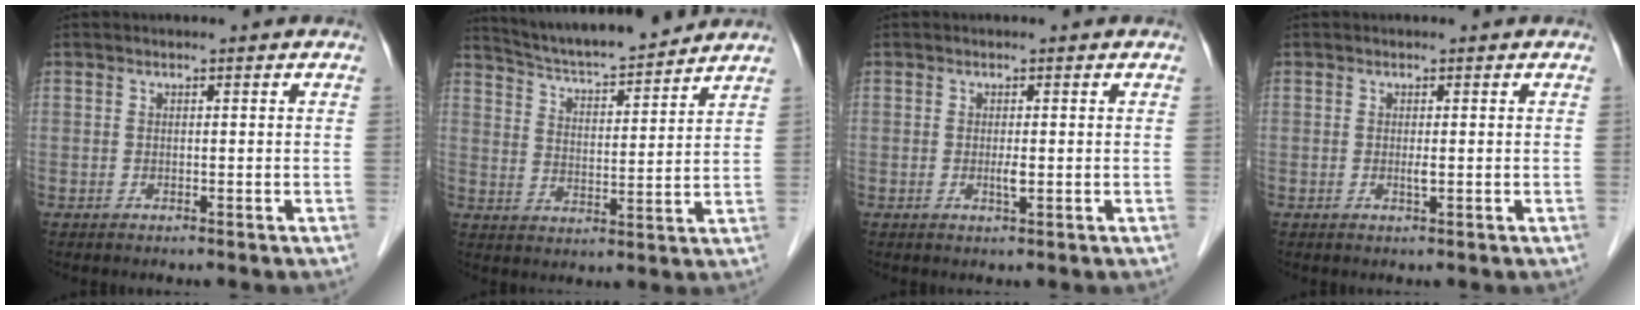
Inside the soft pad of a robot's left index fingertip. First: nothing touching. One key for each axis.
{"total": 14.1, "fx": 13.2, "fy": 0.8, "fz": 5.0, "tx": -0.088, "ty": 0.009, "tz": 0.207}
{"total": 1.3, "fx": 0.0, "fy": 0.1, "fz": 1.3, "tx": -0.025, "ty": -0.002, "tz": -0.001}
{"total": 0.8, "fx": 0.1, "fy": 0.1, "fz": 0.8, "tx": -0.020, "ty": -0.003, "tz": 0.000}